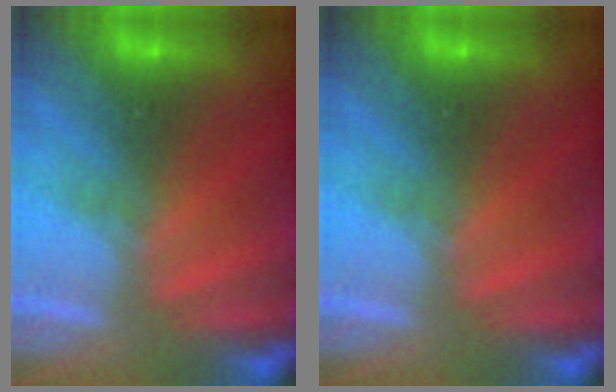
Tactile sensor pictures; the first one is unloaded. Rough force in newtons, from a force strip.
{"total": 0.0}